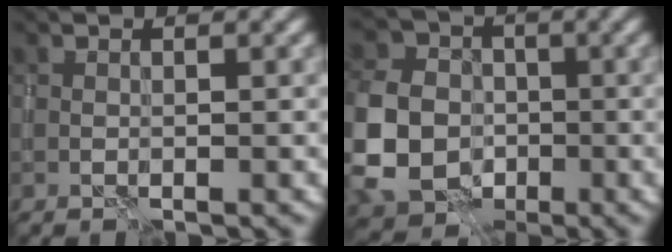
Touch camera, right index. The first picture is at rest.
{"total": 10.0, "force": [-2.0, 8.3, 5.2], "torque": [-0.123, -0.014, -0.051]}